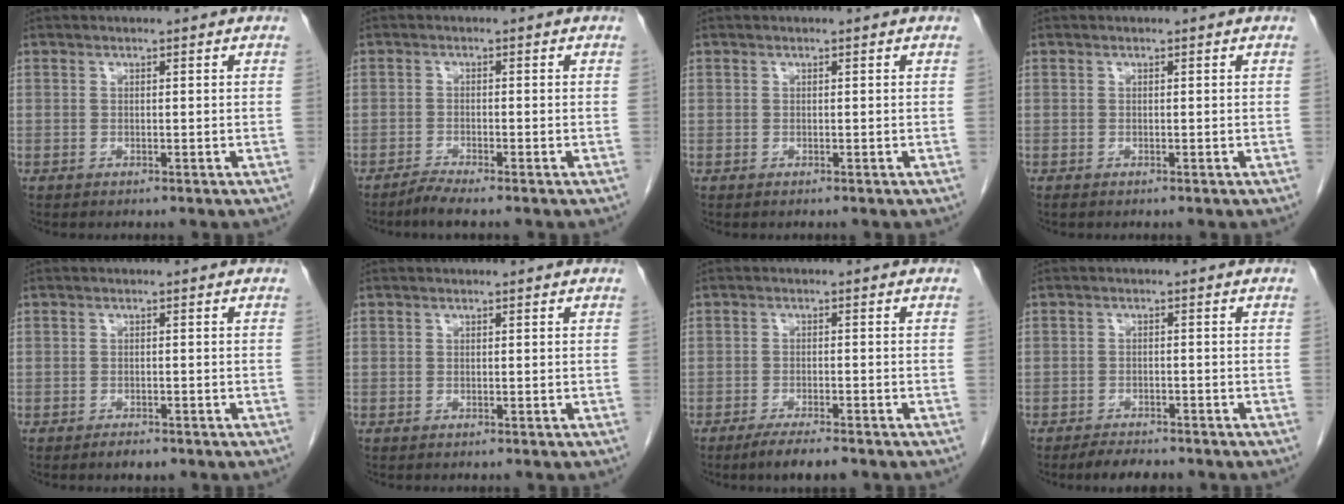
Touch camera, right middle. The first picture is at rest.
{"total": 2.2, "force": [-2.0, -0.4, 0.9], "torque": [-0.026, -0.007, -0.042]}
{"total": 0.0}
{"total": 0.0}
{"total": 1.7, "force": [-1.2, 0.6, 0.9], "torque": [-0.017, 0.000, -0.014]}
{"total": 0.0}
{"total": 4.5, "force": [-3.4, 0.6, 2.8], "torque": [-0.049, -0.008, -0.056]}
{"total": 3.8, "force": [-3.3, 1.1, 1.4], "torque": [-0.024, -0.005, -0.053]}